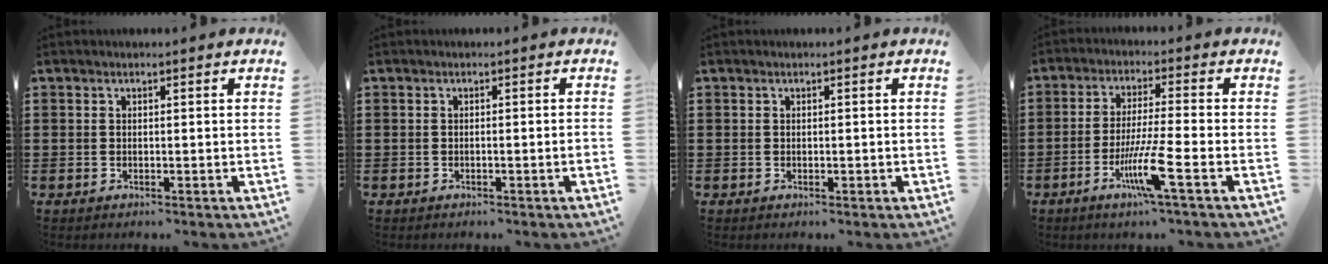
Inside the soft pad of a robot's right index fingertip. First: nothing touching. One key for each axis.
{"total": 0.7, "fx": -0.5, "fy": -0.1, "fz": 0.6, "tx": -0.010, "ty": -0.003, "tz": -0.008}
{"total": 0.0}
{"total": 8.0, "fx": -3.7, "fy": 0.0, "fz": 7.1, "tx": -0.142, "ty": -0.016, "tz": -0.072}